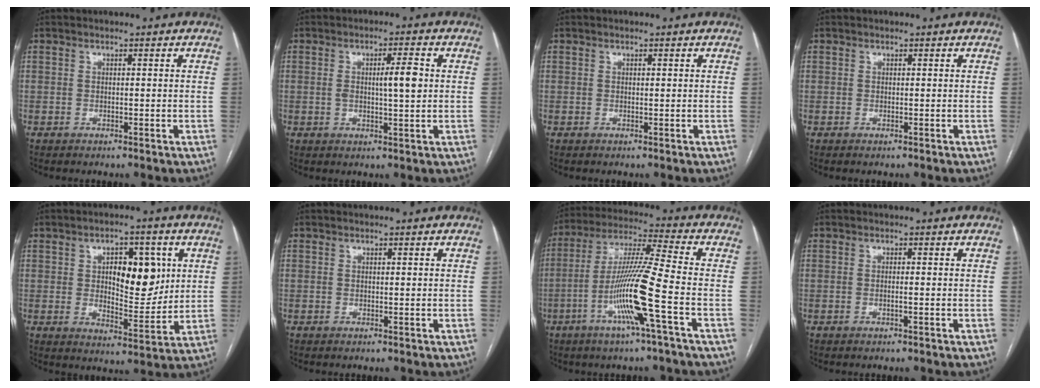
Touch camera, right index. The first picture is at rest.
{"total": 4.9, "force": [0.7, 0.7, 4.8], "torque": [-0.078, 0.006, 0.011]}
{"total": 0.0}
{"total": 0.0}
{"total": 10.3, "force": [2.6, 4.5, 8.9], "torque": [-0.125, 0.009, 0.046]}
{"total": 0.0}
{"total": 13.5, "force": [-4.7, -1.4, 12.5], "torque": [-0.247, -0.004, -0.094]}
{"total": 0.7, "force": [-0.3, -0.1, 0.6], "torque": [-0.012, 0.002, -0.002]}